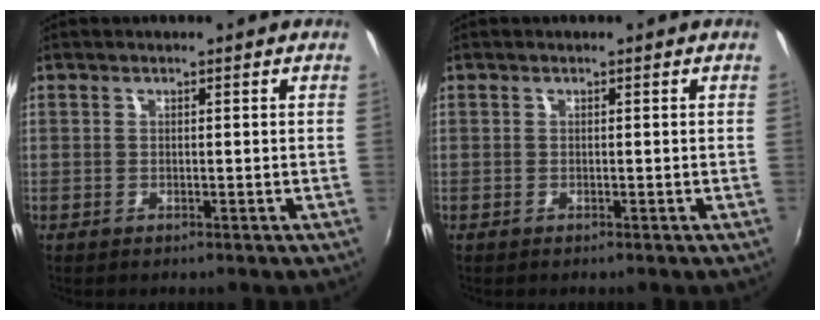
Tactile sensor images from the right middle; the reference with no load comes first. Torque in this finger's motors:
{"motor_torque": [0.28, -0.07, 0.07, 0.00]}